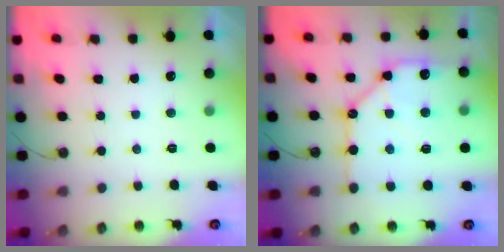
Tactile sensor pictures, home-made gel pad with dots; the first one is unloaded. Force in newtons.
{"total": 14.9, "press": 14.8, "slide": 1.8}